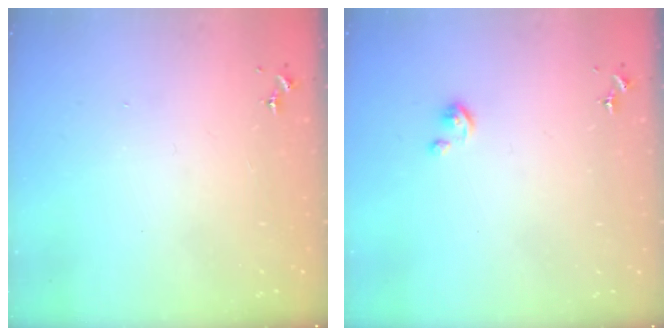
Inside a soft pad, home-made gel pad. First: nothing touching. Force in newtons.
{"total": 2.7, "press": 2.6, "slide": 0.3}